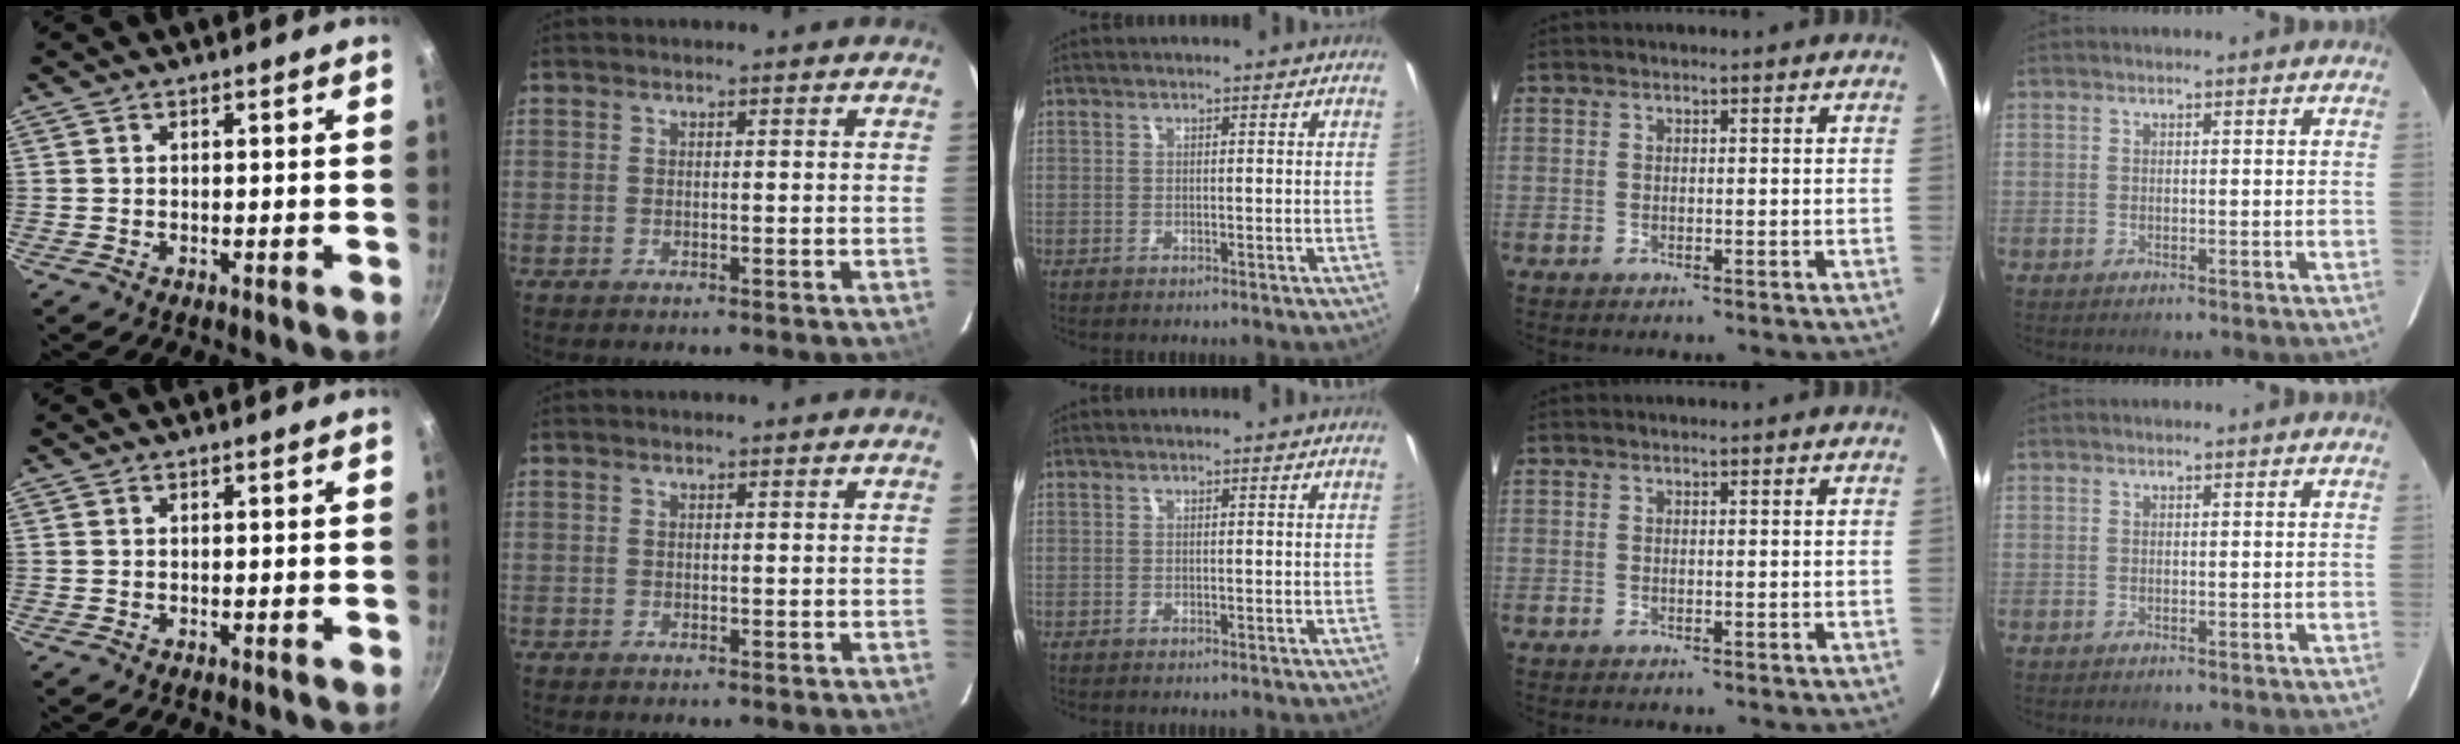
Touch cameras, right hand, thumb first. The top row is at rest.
{}